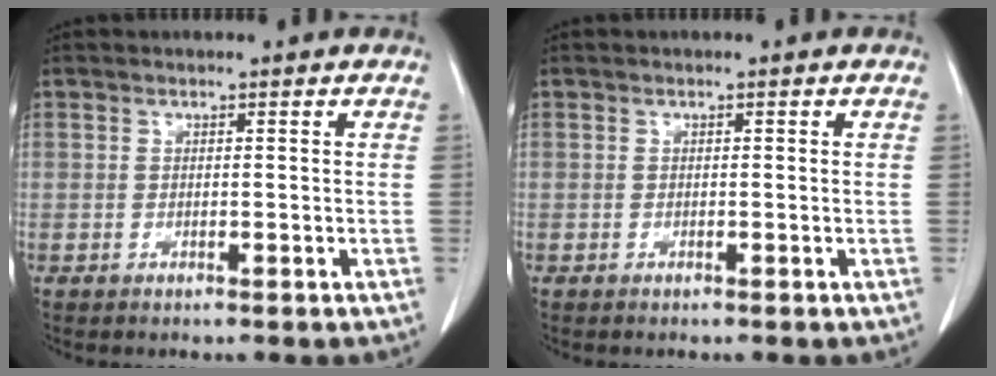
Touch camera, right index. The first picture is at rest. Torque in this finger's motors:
{"motor_torque": [-0.06, -0.06, 0.00, -0.01]}